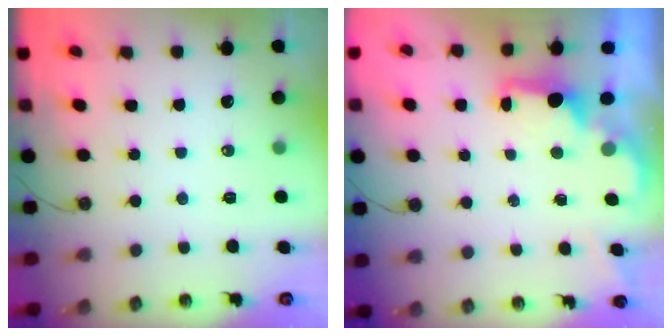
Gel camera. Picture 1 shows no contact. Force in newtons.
{"total": 1.8, "press": 1.7, "slide": 0.8}